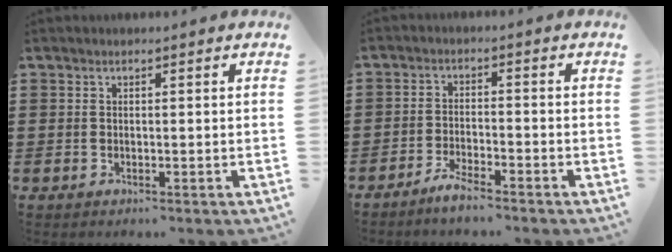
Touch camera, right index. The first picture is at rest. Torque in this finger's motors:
{"motor_torque": [0.05, 0.11, 0.22, 0.01]}